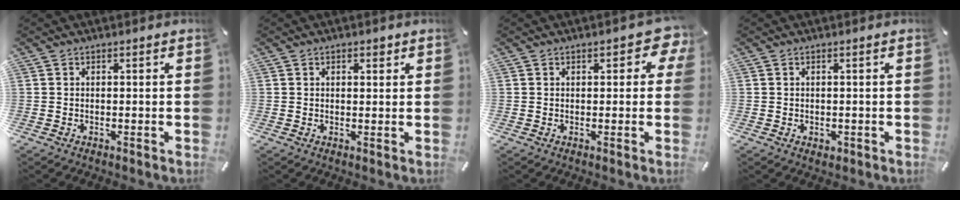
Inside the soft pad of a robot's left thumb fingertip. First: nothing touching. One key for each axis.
{"total": 1.4, "fx": 0.7, "fy": 1.0, "fz": 0.8, "tx": -0.010, "ty": 0.002, "tz": 0.009}
{"total": 5.1, "fx": 1.7, "fy": 2.9, "fz": 3.9, "tx": -0.046, "ty": 0.000, "tz": 0.025}
{"total": 0.9, "fx": -0.2, "fy": 0.8, "fz": 0.3, "tx": -0.008, "ty": 0.003, "tz": -0.005}